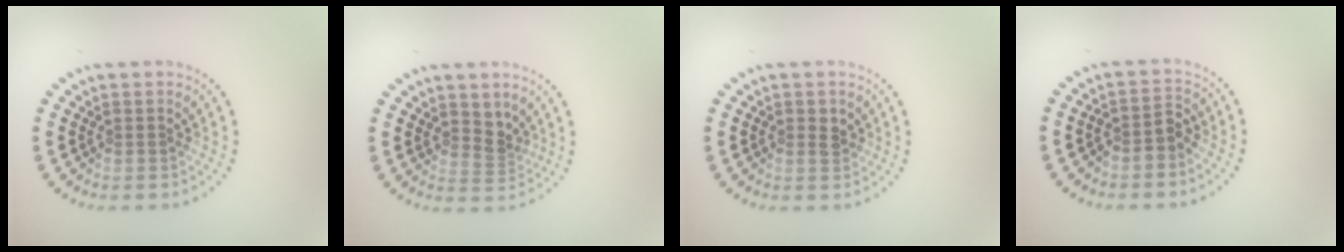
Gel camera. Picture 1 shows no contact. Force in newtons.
{"total": 2.0, "press": 1.6, "slide": 1.3}
{"total": 1.4, "press": 1.4, "slide": 0.1}
{"total": 1.9, "press": 1.6, "slide": 1.1}